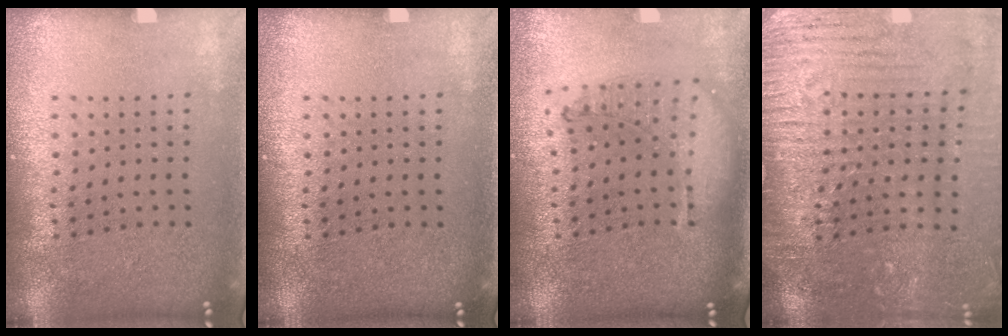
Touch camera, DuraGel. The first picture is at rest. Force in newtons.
{"total": 0.0}
{"total": 1.1, "press": 1.0, "slide": 0.2}
{"total": 3.3, "press": 3.3, "slide": 0.2}